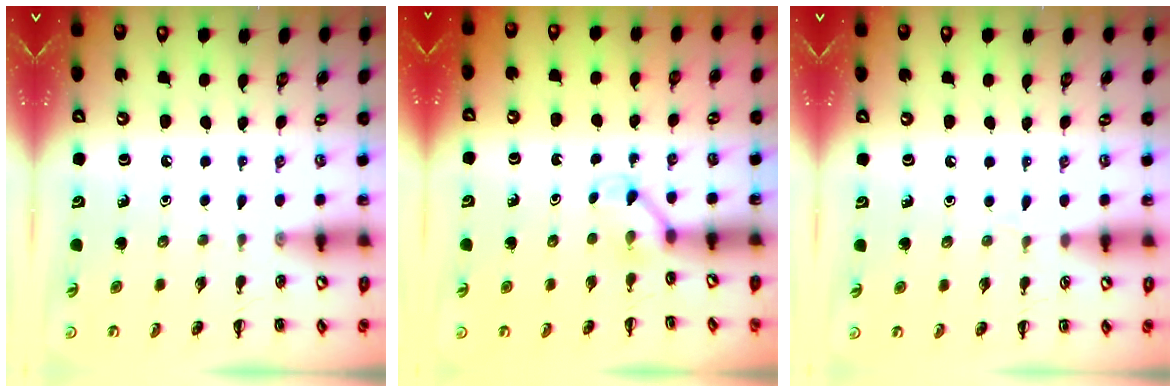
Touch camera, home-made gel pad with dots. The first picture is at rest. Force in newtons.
{"total": 2.8, "press": 2.7, "slide": 0.9}
{"total": 2.9, "press": 2.7, "slide": 1.1}